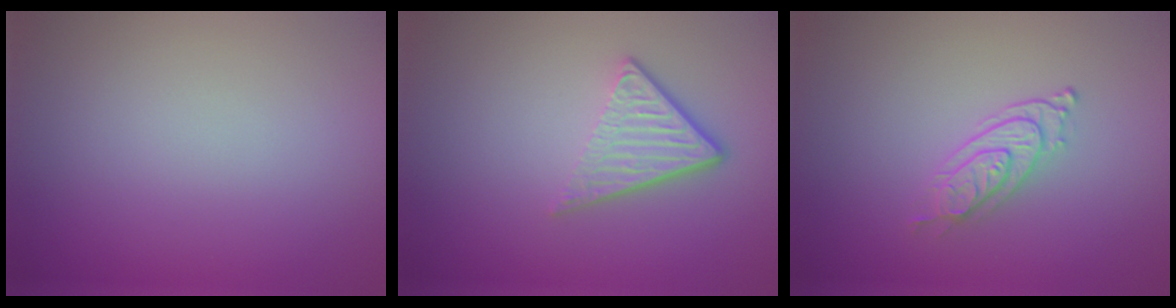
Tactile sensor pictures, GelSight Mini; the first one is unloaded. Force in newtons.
{"total": 3.9, "press": 2.7, "slide": 2.9}
{"total": 2.5, "press": 2.1, "slide": 1.4}